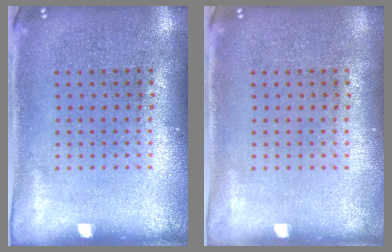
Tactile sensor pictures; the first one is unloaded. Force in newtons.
{"total": 0.0}